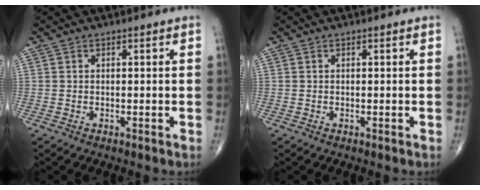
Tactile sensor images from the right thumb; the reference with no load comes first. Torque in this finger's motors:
{"motor_torque": [0.16, -0.01, -0.14, -0.08, 0.01]}